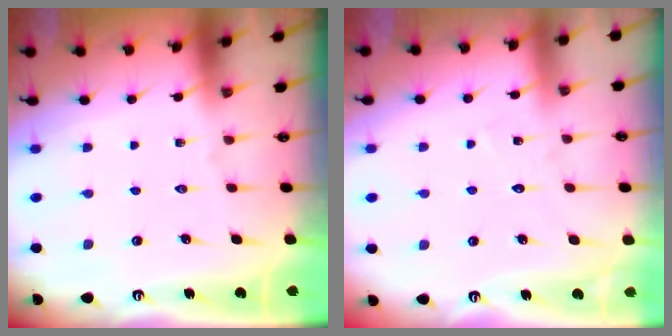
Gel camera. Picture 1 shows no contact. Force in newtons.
{"total": 5.2, "press": 5.2, "slide": 0.4}